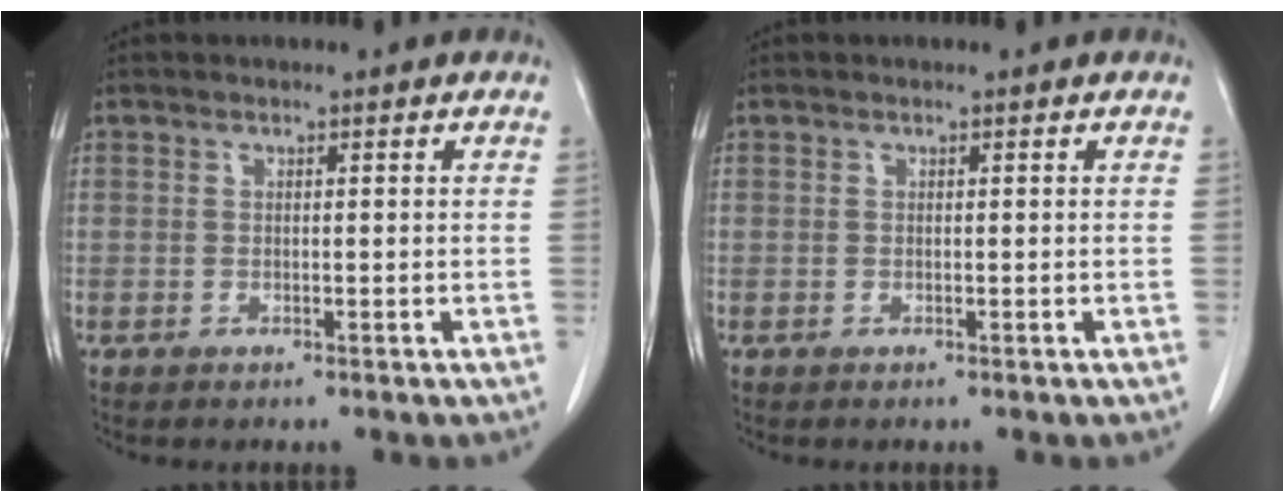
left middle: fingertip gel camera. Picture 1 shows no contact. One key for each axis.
{"total": 0.0}